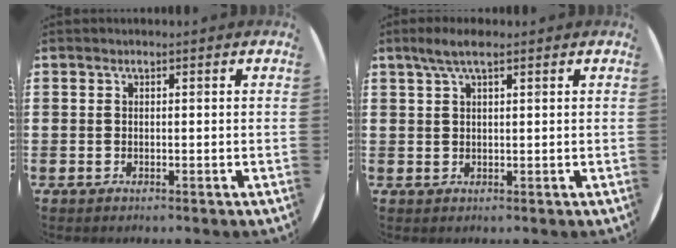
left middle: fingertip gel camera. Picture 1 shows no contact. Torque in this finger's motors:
{"motor_torque": [0.60, -0.52, 0.10, 0.08]}